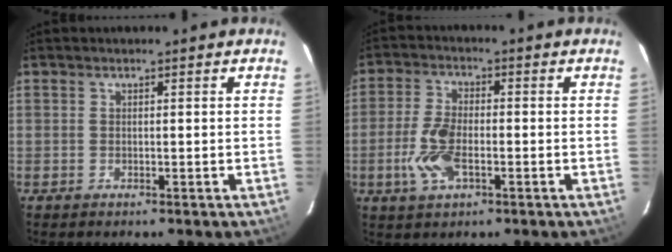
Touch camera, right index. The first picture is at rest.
{"total": 7.9, "force": [-2.4, 3.7, 6.5], "torque": [-0.148, 0.000, -0.048]}